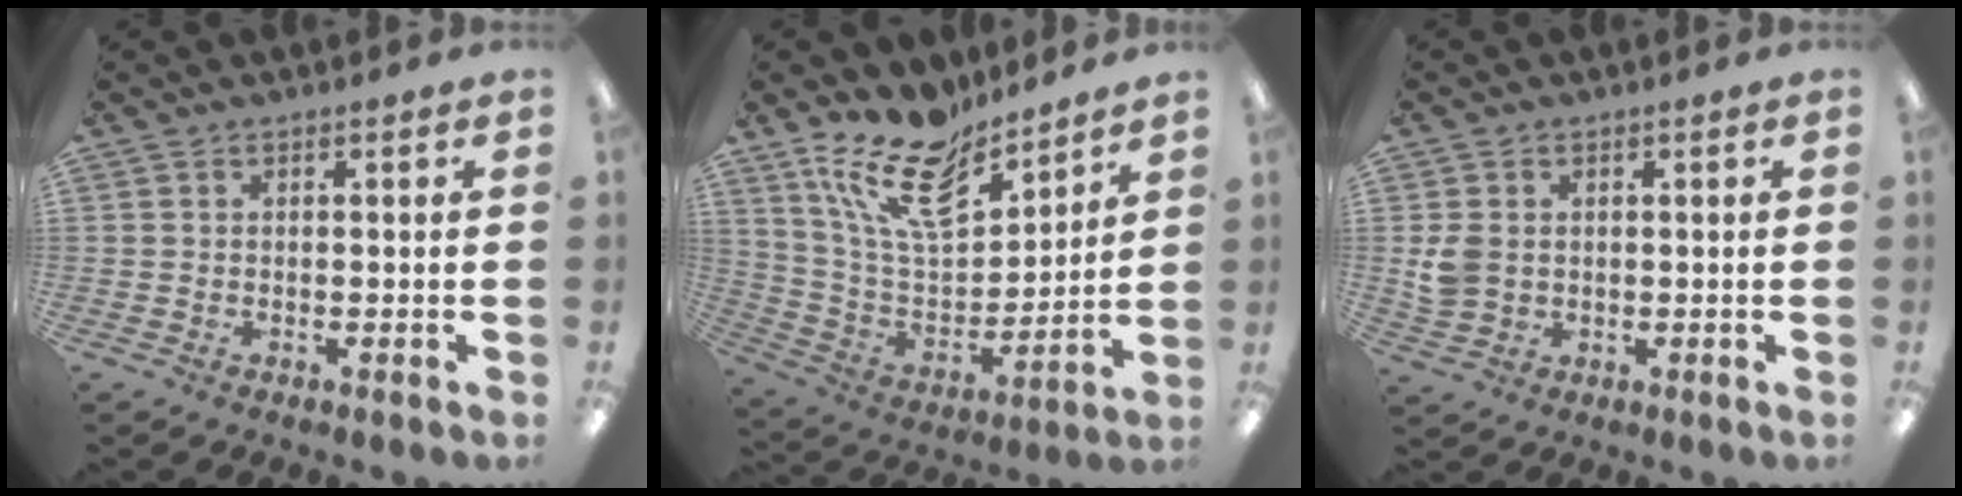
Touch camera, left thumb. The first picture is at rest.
{"total": 17.0, "force": [12.4, 7.1, 9.2], "torque": [-0.182, -0.069, 0.225]}
{"total": 4.6, "force": [0.7, 3.7, 2.6], "torque": [-0.047, 0.003, 0.014]}